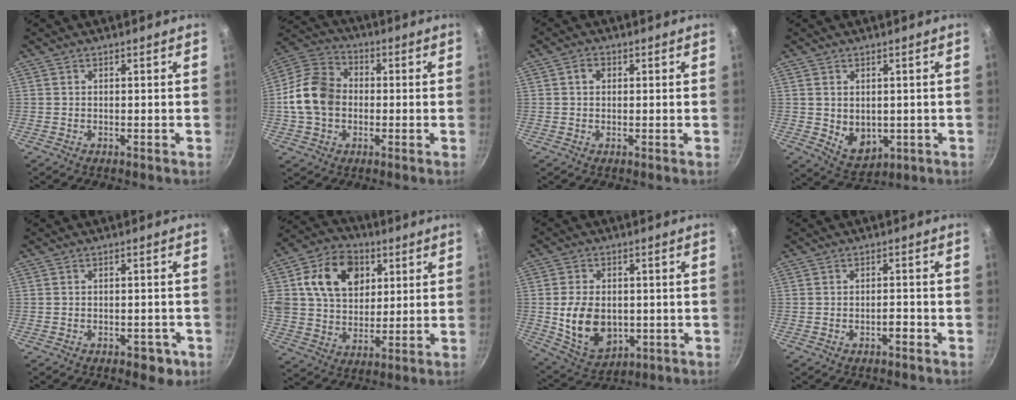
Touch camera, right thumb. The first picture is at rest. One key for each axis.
{"total": 13.0, "fx": -0.8, "fy": 10.1, "fz": 8.2, "tx": -0.125, "ty": 0.024, "tz": -0.033}
{"total": 2.2, "fx": 0.5, "fy": 1.8, "fz": 1.3, "tx": -0.015, "ty": 0.005, "tz": 0.006}
{"total": 6.8, "fx": 0.0, "fy": 5.1, "fz": 4.5, "tx": -0.053, "ty": -0.016, "tz": 0.016}
{"total": 4.3, "fx": -2.1, "fy": 2.5, "fz": 2.8, "tx": -0.017, "ty": 0.019, "tz": -0.012}
{"total": 18.8, "fx": 5.9, "fy": 14.1, "fz": 10.8, "tx": -0.172, "ty": 0.011, "tz": 0.095}
{"total": 12.8, "fx": -1.1, "fy": 9.1, "fz": 9.0, "tx": -0.141, "ty": -0.008, "tz": 0.000}
{"total": 1.9, "fx": -1.2, "fy": 0.9, "fz": 1.3, "tx": -0.013, "ty": 0.013, "tz": -0.019}